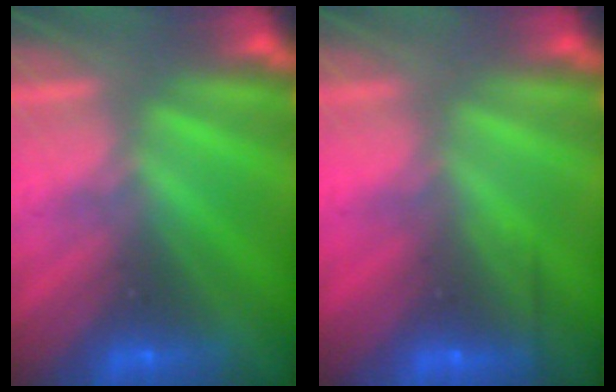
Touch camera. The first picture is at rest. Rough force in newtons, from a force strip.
{"total": 2.4}